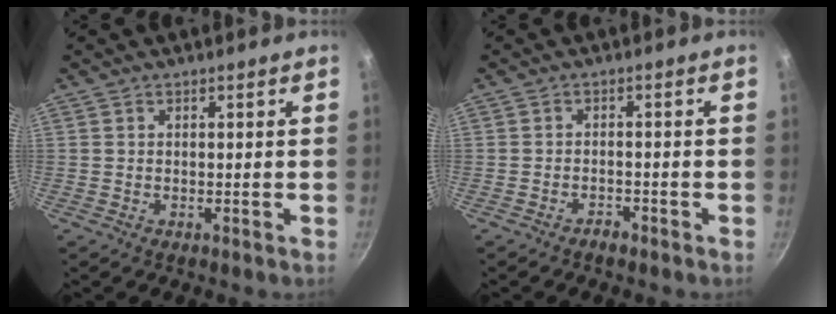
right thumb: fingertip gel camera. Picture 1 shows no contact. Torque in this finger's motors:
{"motor_torque": [-0.18, -0.05, -0.23, 0.24, -0.05]}